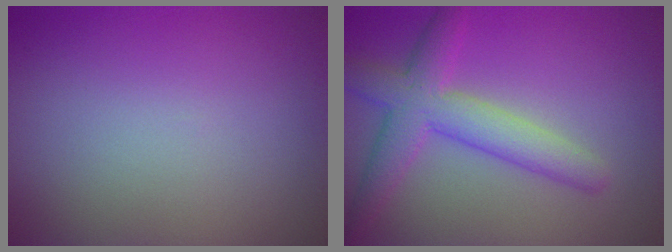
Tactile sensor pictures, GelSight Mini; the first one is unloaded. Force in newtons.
{"total": 5.1, "press": 5.1, "slide": 0.1}